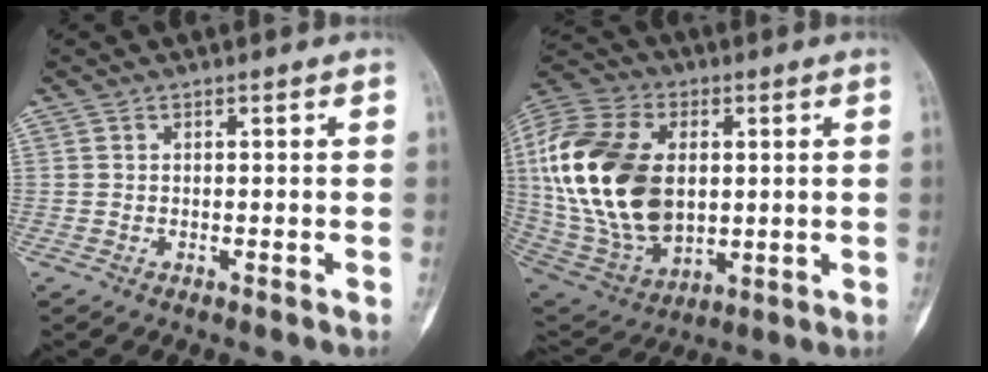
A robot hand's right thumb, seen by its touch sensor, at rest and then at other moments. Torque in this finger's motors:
{"motor_torque": [0.30, 2.32, 1.96, 0.81, 0.29]}